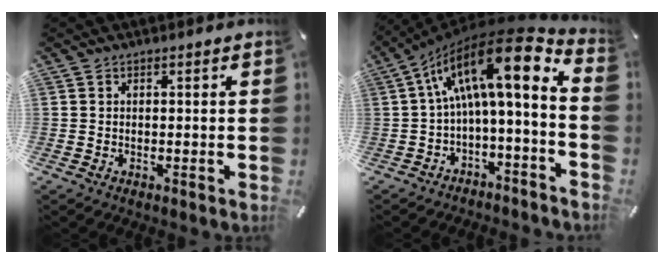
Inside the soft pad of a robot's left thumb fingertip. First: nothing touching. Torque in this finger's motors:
{"motor_torque": [-0.03, 2.48, 1.75, -1.02, 0.65]}